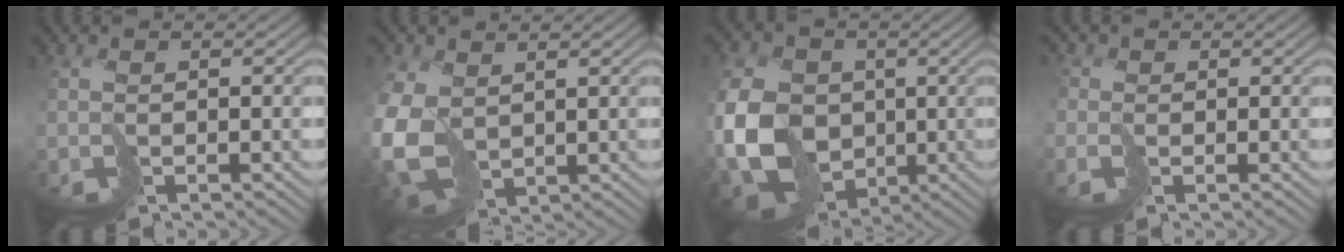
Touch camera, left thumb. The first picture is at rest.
{"total": 9.1, "force": [0.0, 6.8, 6.0], "torque": [-0.194, -0.025, 0.010]}
{"total": 15.3, "force": [-1.8, 12.2, 9.0], "torque": [-0.236, -0.020, -0.027]}
{"total": 2.2, "force": [-0.8, 1.9, 0.8], "torque": [-0.022, -0.005, -0.019]}